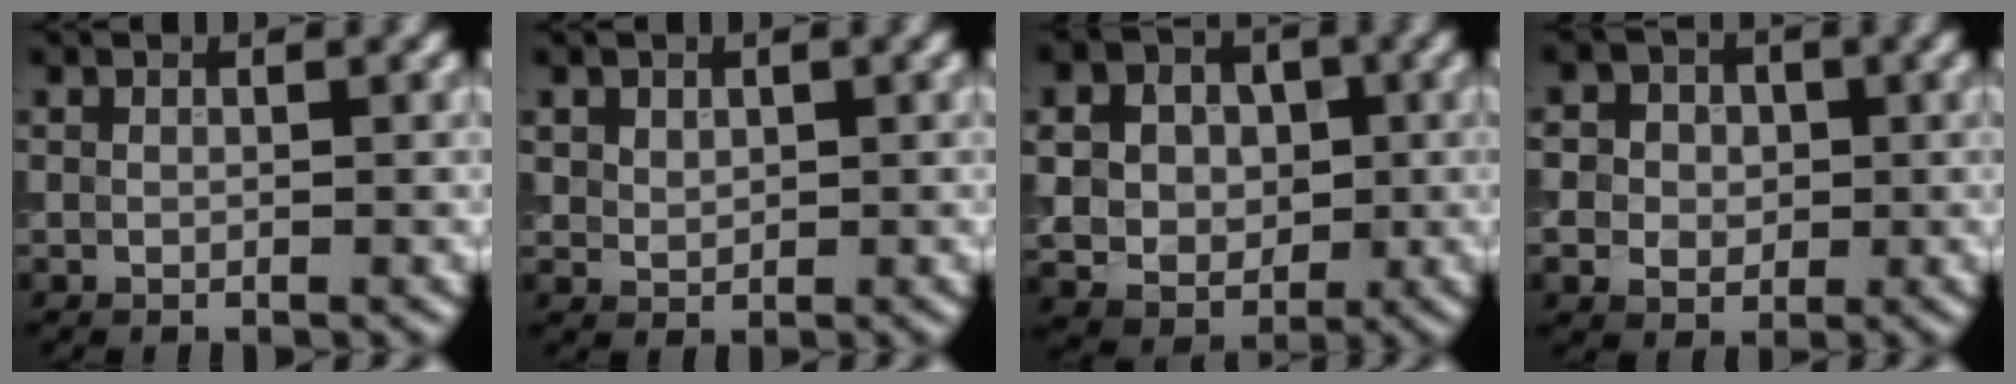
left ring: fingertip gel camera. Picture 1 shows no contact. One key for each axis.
{"total": 1.4, "fx": 0.7, "fy": 1.1, "fz": 0.5, "tx": -0.008, "ty": -0.005, "tz": 0.021}
{"total": 10.0, "fx": 1.5, "fy": 8.5, "fz": 5.1, "tx": -0.106, "ty": 0.024, "tz": 0.014}
{"total": 7.3, "fx": 1.4, "fy": 6.5, "fz": 3.2, "tx": -0.063, "ty": 0.031, "tz": -0.005}